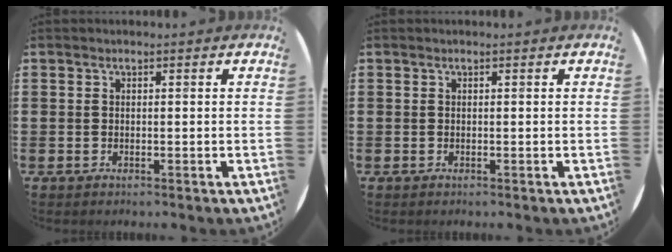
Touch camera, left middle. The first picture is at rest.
{"total": 0.0}